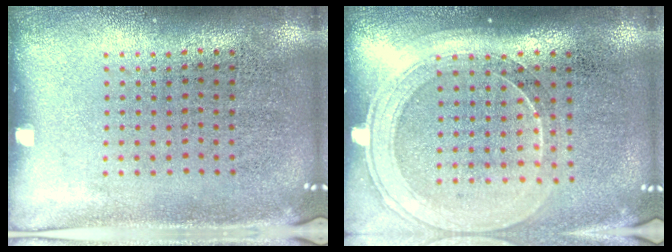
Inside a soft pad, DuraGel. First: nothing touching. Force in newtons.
{"total": 1.7, "press": 1.5, "slide": 0.7}